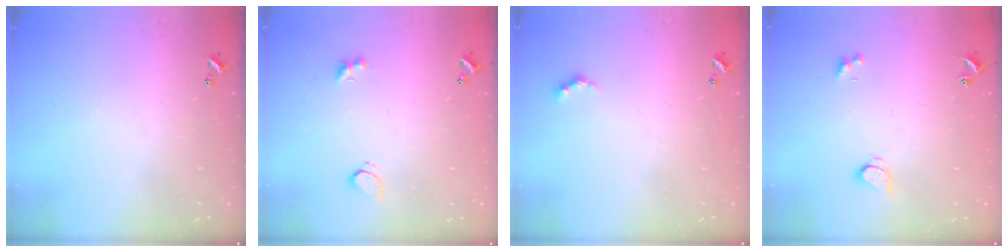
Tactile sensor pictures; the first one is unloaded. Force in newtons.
{"total": 3.1, "press": 2.8, "slide": 1.3}
{"total": 3.4, "press": 3.3, "slide": 0.6}
{"total": 2.9, "press": 2.9, "slide": 0.5}